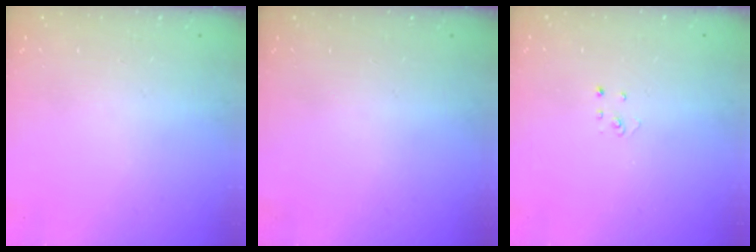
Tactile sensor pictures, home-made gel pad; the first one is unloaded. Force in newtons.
{"total": 0.0}
{"total": 1.9, "press": 1.9, "slide": 0.2}